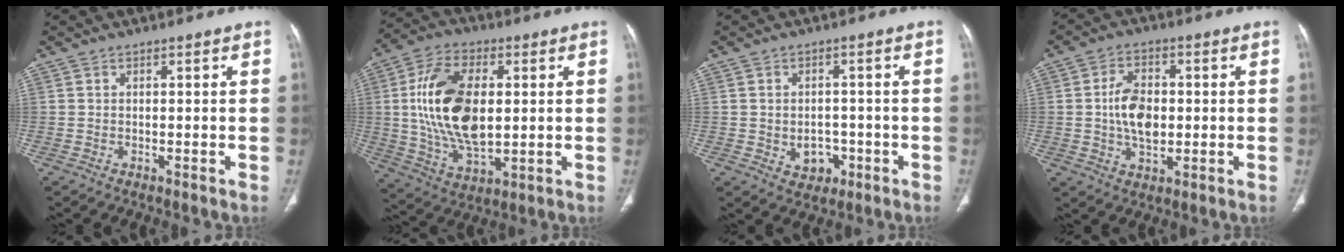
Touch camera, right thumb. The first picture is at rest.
{"total": 18.5, "force": [1.9, 10.1, 15.3], "torque": [-0.287, -0.005, 0.040]}
{"total": 5.1, "force": [-1.5, 4.0, 2.7], "torque": [-0.017, 0.012, -0.010]}
{"total": 8.6, "force": [0.0, 5.4, 6.6], "torque": [-0.107, 0.004, 0.000]}